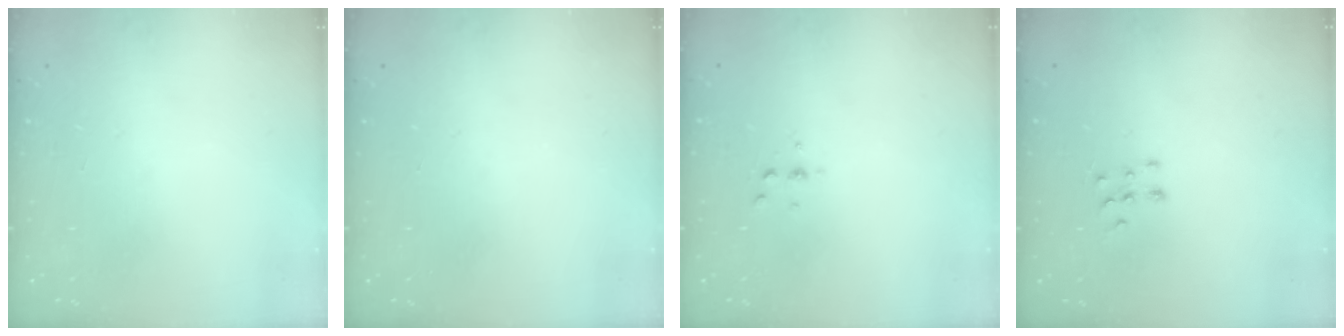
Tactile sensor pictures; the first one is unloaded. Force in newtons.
{"total": 0.0}
{"total": 2.6, "press": 2.6, "slide": 0.3}
{"total": 6.0, "press": 6.0, "slide": 0.4}